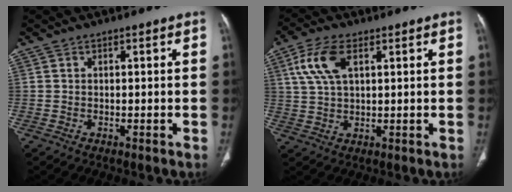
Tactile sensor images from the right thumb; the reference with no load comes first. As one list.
[{"total": 8.1, "force": [3.1, 4.0, 6.3], "torque": [-0.137, 0.003, 0.064]}]